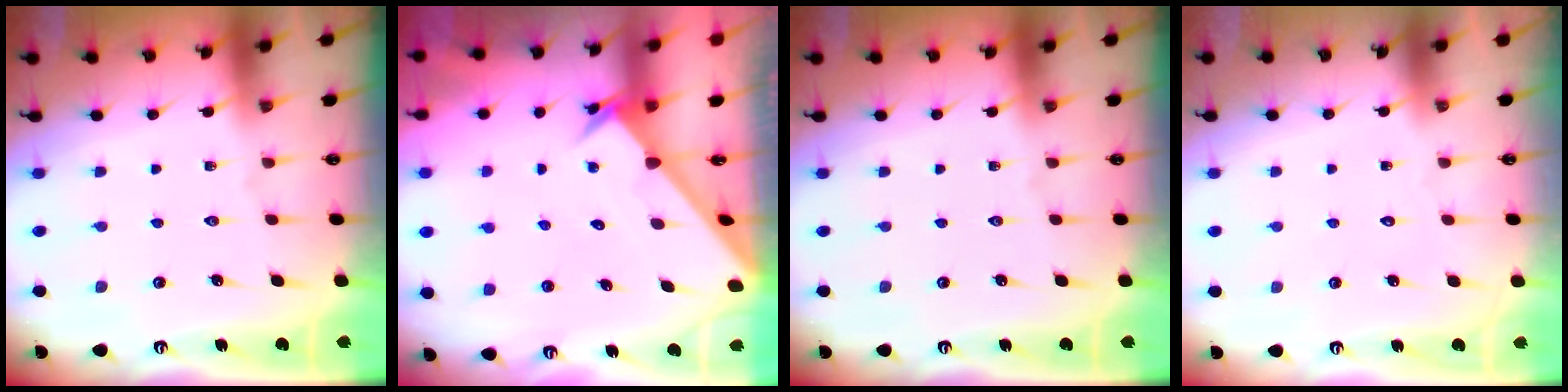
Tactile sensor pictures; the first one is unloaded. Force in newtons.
{"total": 2.6, "press": 2.6, "slide": 0.2}
{"total": 0.0}
{"total": 1.6, "press": 1.6, "slide": 0.1}